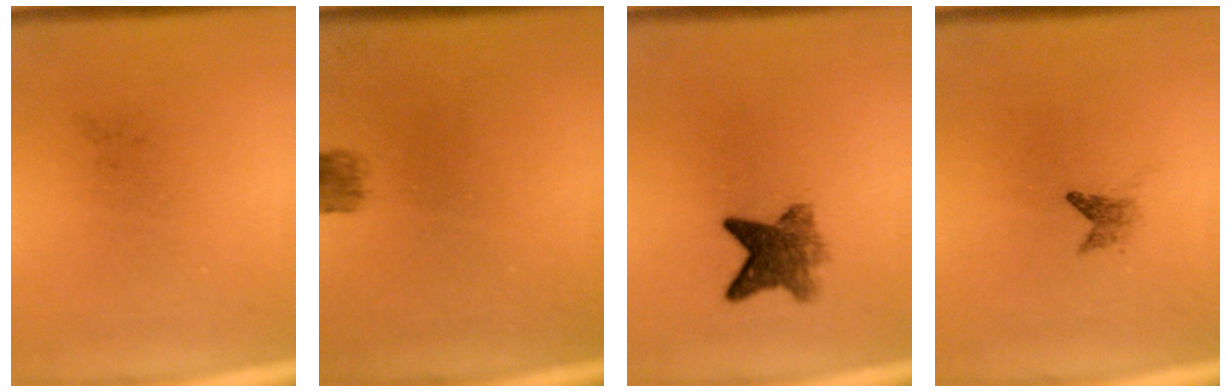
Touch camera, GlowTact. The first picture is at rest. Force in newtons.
{"total": 2.9}
{"total": 5.6}
{"total": 1.2}